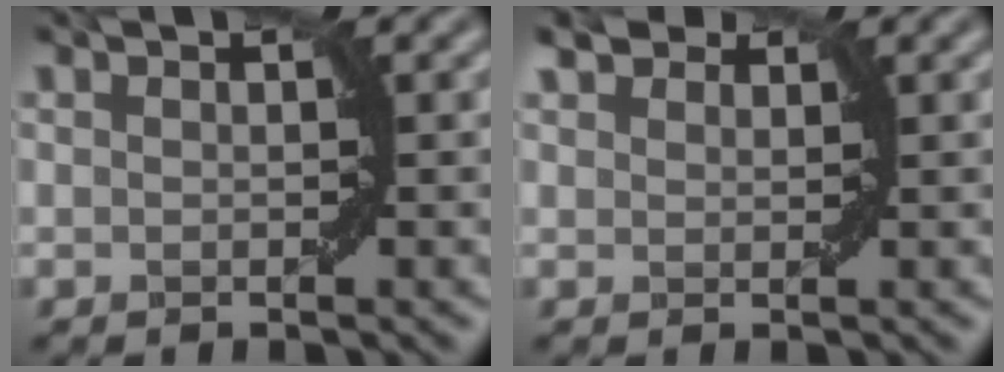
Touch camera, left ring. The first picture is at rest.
{"total": 1.7, "force": [1.5, 0.8, 0.5], "torque": [-0.008, 0.006, 0.028]}